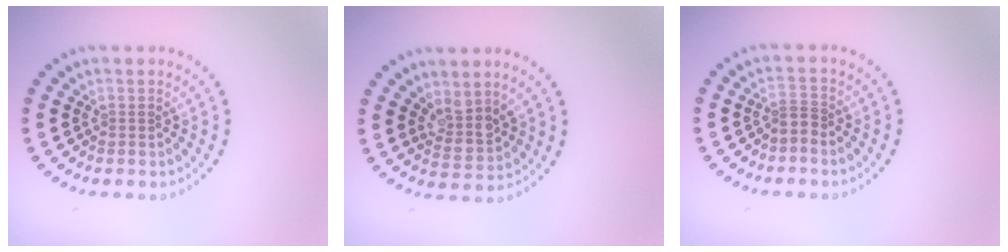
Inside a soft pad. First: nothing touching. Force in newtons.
{"total": 2.8, "press": 2.2, "slide": 1.8}
{"total": 1.3, "press": 0.8, "slide": 1.1}